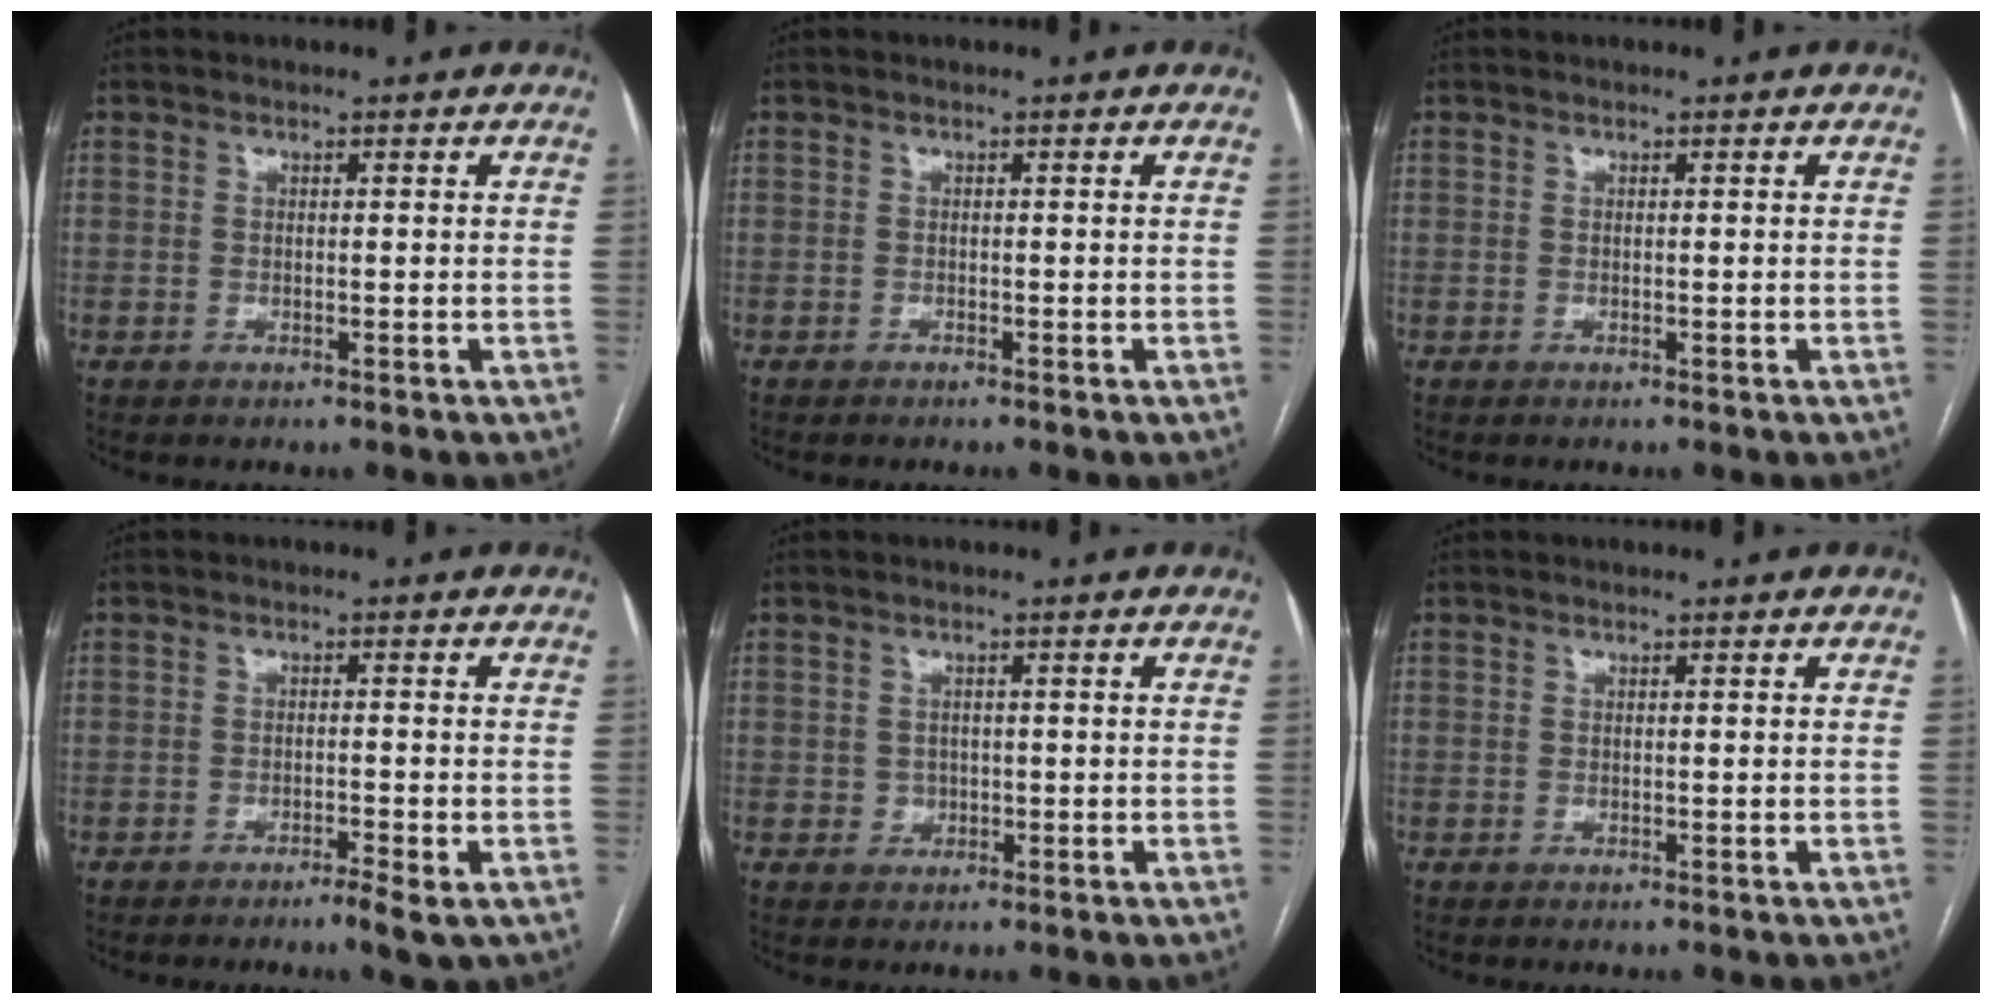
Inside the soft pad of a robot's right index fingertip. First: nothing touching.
{"total": 0.0}
{"total": 0.0}
{"total": 3.3, "force": [-2.0, 0.3, 2.6], "torque": [-0.040, -0.003, -0.030]}
{"total": 1.4, "force": [-0.2, 1.3, 0.4], "torque": [-0.005, 0.004, 0.001]}
{"total": 0.0}